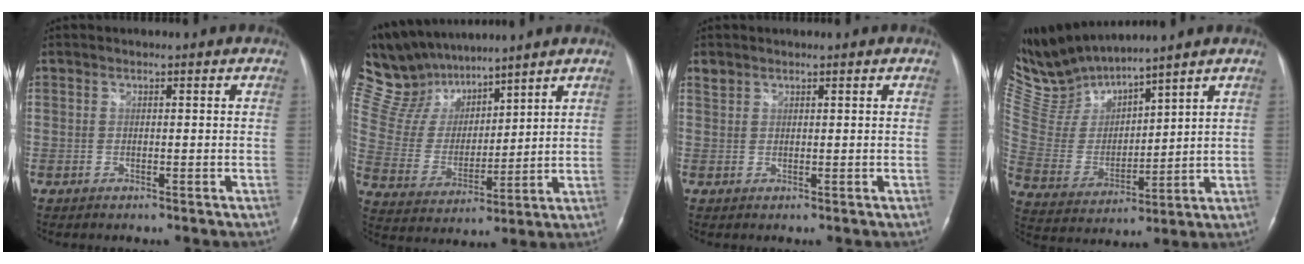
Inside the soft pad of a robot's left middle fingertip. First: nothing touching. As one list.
[{"total": 13.7, "force": [12.0, 4.7, 4.6], "torque": [-0.110, 0.025, 0.238]}, {"total": 1.1, "force": [1.0, 0.4, 0.0], "torque": [-0.001, 0.007, 0.020]}, {"total": 10.3, "force": [10.1, 0.3, 1.5], "torque": [-0.062, 0.004, 0.228]}]